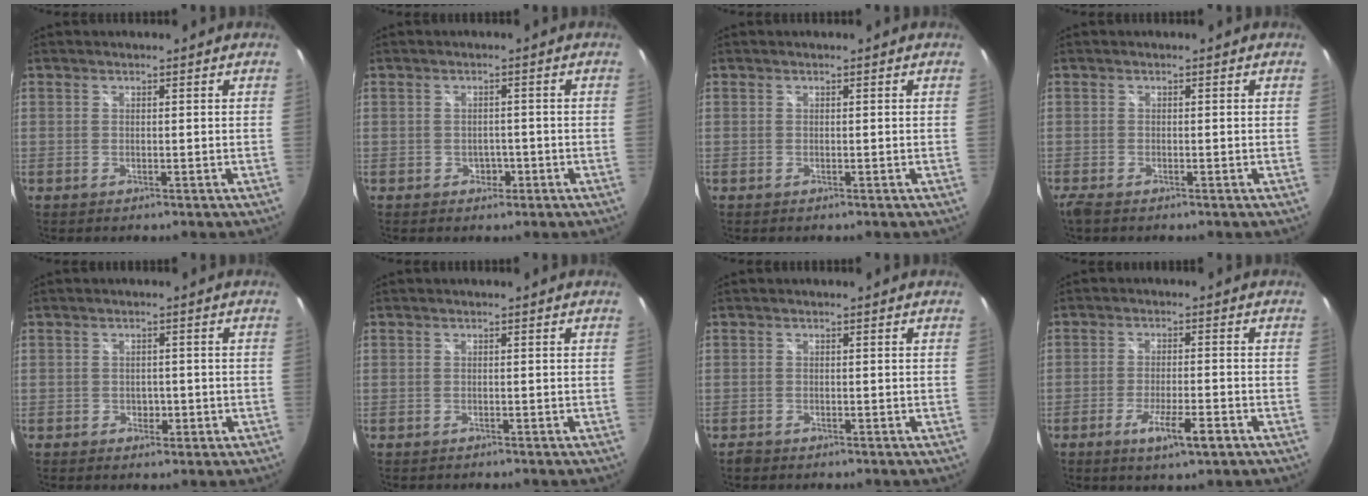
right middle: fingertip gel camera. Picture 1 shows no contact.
{"total": 1.9, "force": [-0.5, 1.7, 0.5], "torque": [-0.006, 0.004, -0.004]}
{"total": 0.0}
{"total": 2.0, "force": [-1.5, 0.5, 1.2], "torque": [-0.026, -0.008, -0.028]}
{"total": 2.0, "force": [-0.3, 1.7, 0.9], "torque": [-0.014, 0.001, -0.001]}
{"total": 0.0}
{"total": 1.2, "force": [-1.0, 0.6, 0.3], "torque": [-0.008, -0.003, -0.019]}
{"total": 6.2, "force": [-3.3, 0.7, 5.3], "torque": [-0.104, -0.013, -0.054]}